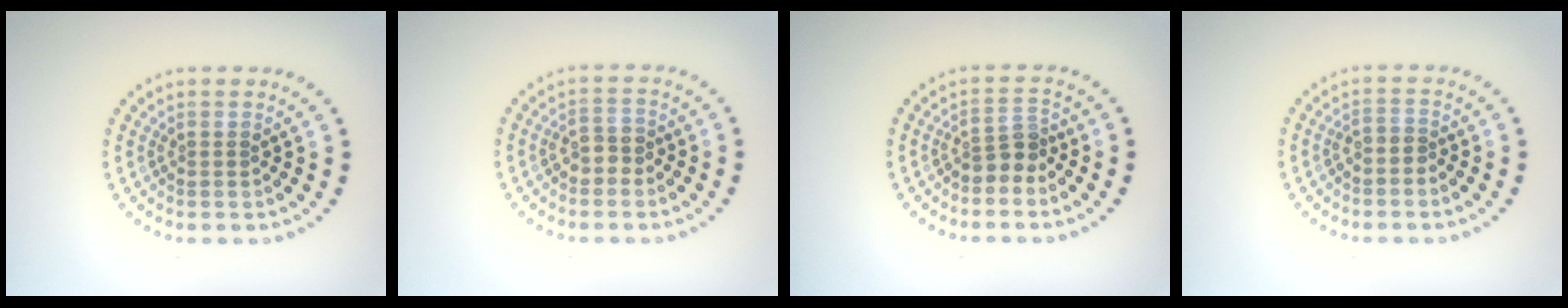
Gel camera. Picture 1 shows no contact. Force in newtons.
{"total": 1.7, "press": 1.6, "slide": 0.7}
{"total": 2.3, "press": 1.8, "slide": 1.4}
{"total": 1.0, "press": 0.7, "slide": 0.7}